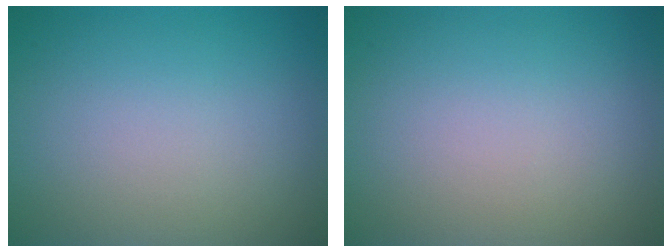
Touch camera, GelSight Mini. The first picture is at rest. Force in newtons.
{"total": 0.0}